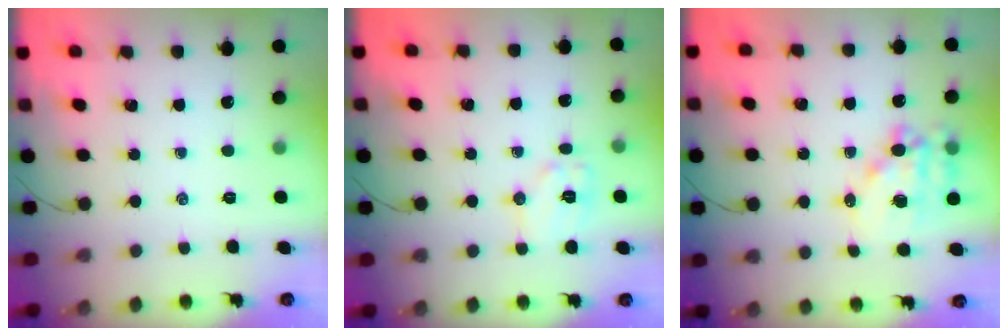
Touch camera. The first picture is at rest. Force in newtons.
{"total": 7.6, "press": 7.6, "slide": 0.4}
{"total": 12.0, "press": 11.7, "slide": 3.0}